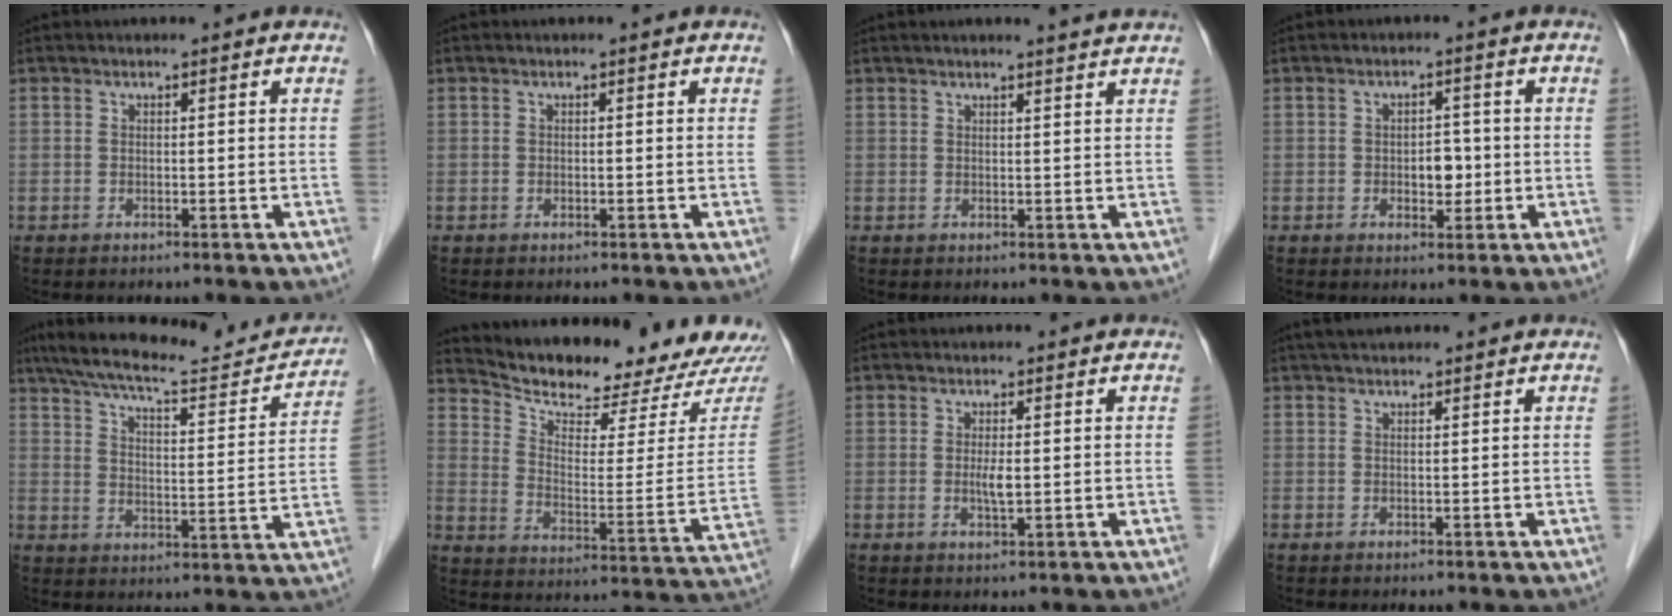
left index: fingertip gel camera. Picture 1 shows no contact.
{"total": 0.0}
{"total": 4.0, "force": [3.6, -0.6, 1.7], "torque": [-0.024, 0.006, 0.038]}
{"total": 3.2, "force": [-0.4, 2.0, 2.5], "torque": [-0.032, 0.006, -0.002]}
{"total": 19.4, "force": [17.4, 3.0, 8.0], "torque": [-0.131, 0.000, 0.240]}
{"total": 20.2, "force": [19.1, 3.0, 5.7], "torque": [-0.089, -0.060, 0.261]}
{"total": 2.0, "force": [0.0, 0.3, 1.9], "torque": [-0.041, -0.003, 0.002]}
{"total": 2.7, "force": [2.3, 0.6, 1.2], "torque": [-0.017, 0.028, 0.039]}